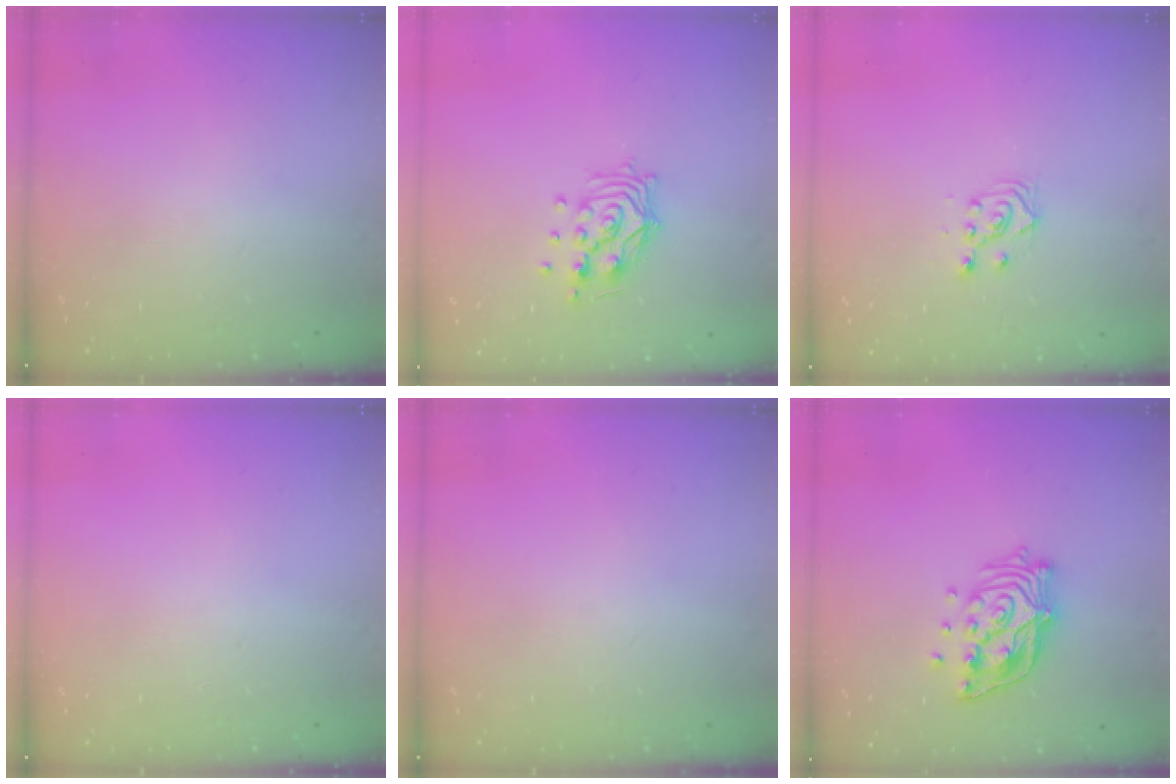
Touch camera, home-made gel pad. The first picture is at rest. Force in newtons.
{"total": 10.8, "press": 10.7, "slide": 1.1}
{"total": 4.6, "press": 4.5, "slide": 0.6}
{"total": 0.0}
{"total": 0.0}
{"total": 14.7, "press": 14.6, "slide": 1.4}